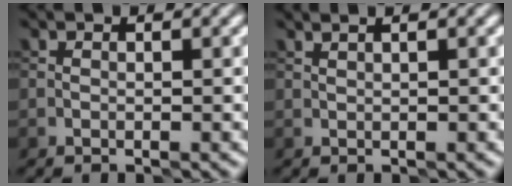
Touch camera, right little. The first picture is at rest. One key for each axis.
{"total": 0.7, "fx": 0.6, "fy": -0.3, "fz": 0.1, "tx": -0.006, "ty": 0.003, "tz": 0.012}